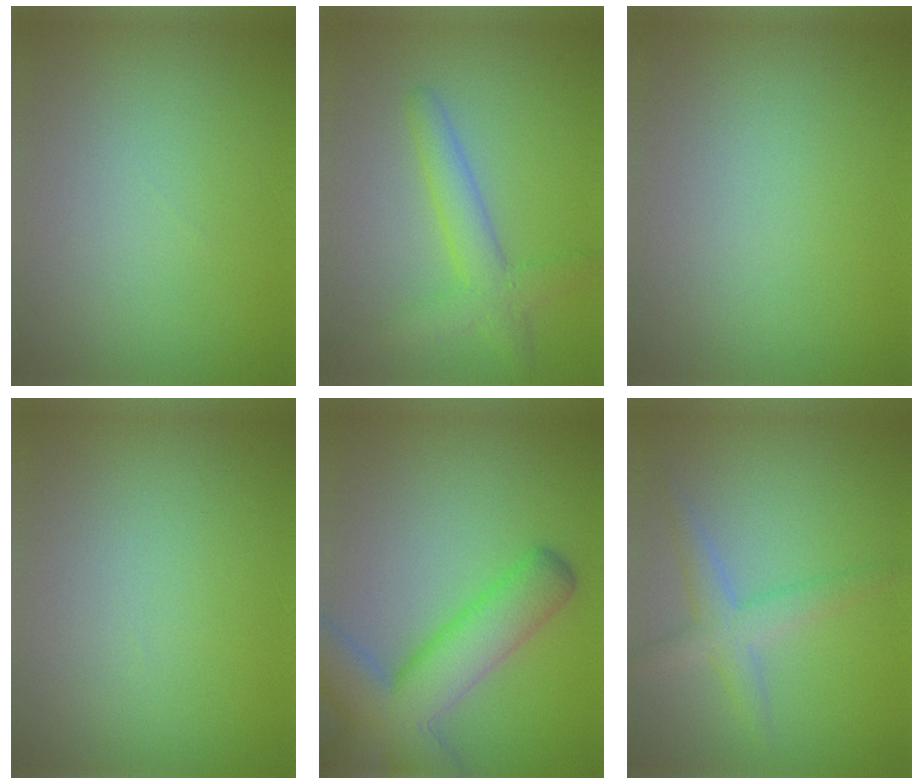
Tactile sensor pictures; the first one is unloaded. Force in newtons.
{"total": 3.9, "press": 3.8, "slide": 0.1}
{"total": 0.0}
{"total": 0.0}
{"total": 9.1, "press": 9.1, "slide": 0.6}
{"total": 3.0, "press": 3.0, "slide": 0.2}